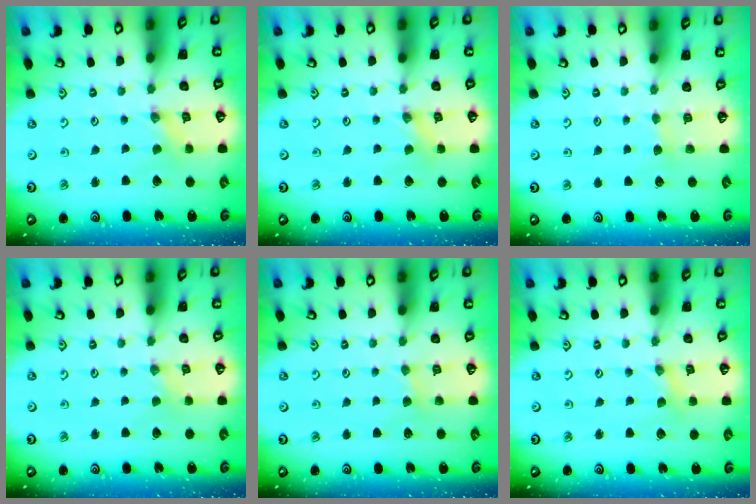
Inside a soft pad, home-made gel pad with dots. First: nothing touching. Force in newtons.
{"total": 1.9, "press": 1.9, "slide": 0.3}
{"total": 2.4, "press": 2.4, "slide": 0.4}
{"total": 1.2, "press": 1.2, "slide": 0.3}
{"total": 2.8, "press": 2.7, "slide": 0.4}
{"total": 0.6, "press": 0.6, "slide": 0.1}